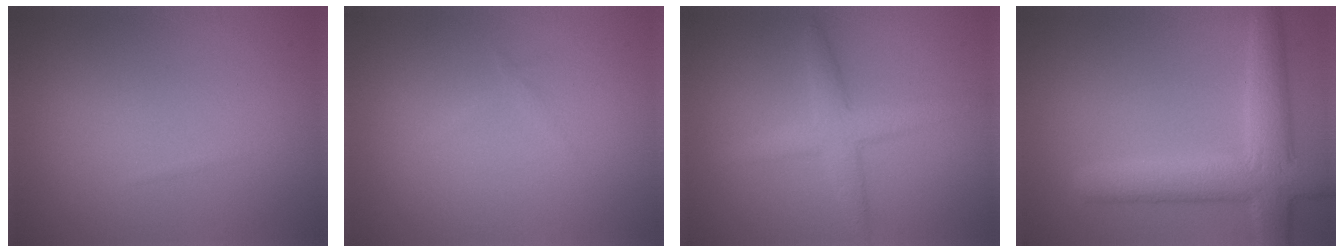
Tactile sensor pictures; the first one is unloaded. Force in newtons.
{"total": 0.5, "press": 0.5, "slide": 0.1}
{"total": 3.2, "press": 3.2, "slide": 0.2}
{"total": 6.1, "press": 6.1, "slide": 0.7}